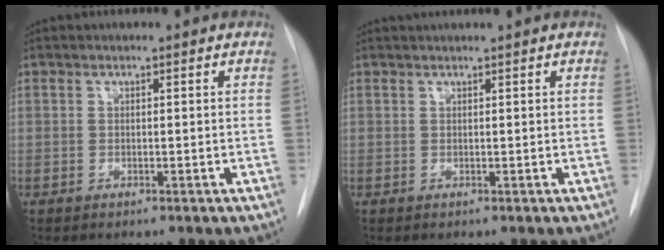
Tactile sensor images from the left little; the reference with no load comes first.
{"total": 1.5, "force": [1.3, -0.4, 0.6], "torque": [-0.005, 0.014, 0.028]}